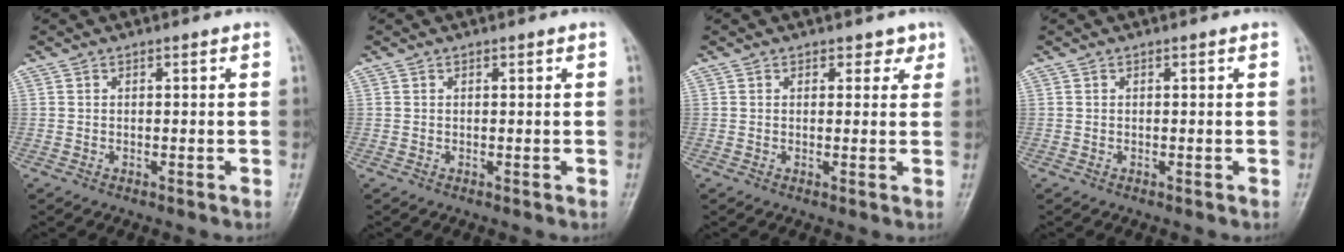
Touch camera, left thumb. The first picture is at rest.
{"total": 0.0}
{"total": 2.3, "force": [1.5, 1.5, 0.8], "torque": [0.015, -0.005, 0.013]}
{"total": 0.0}